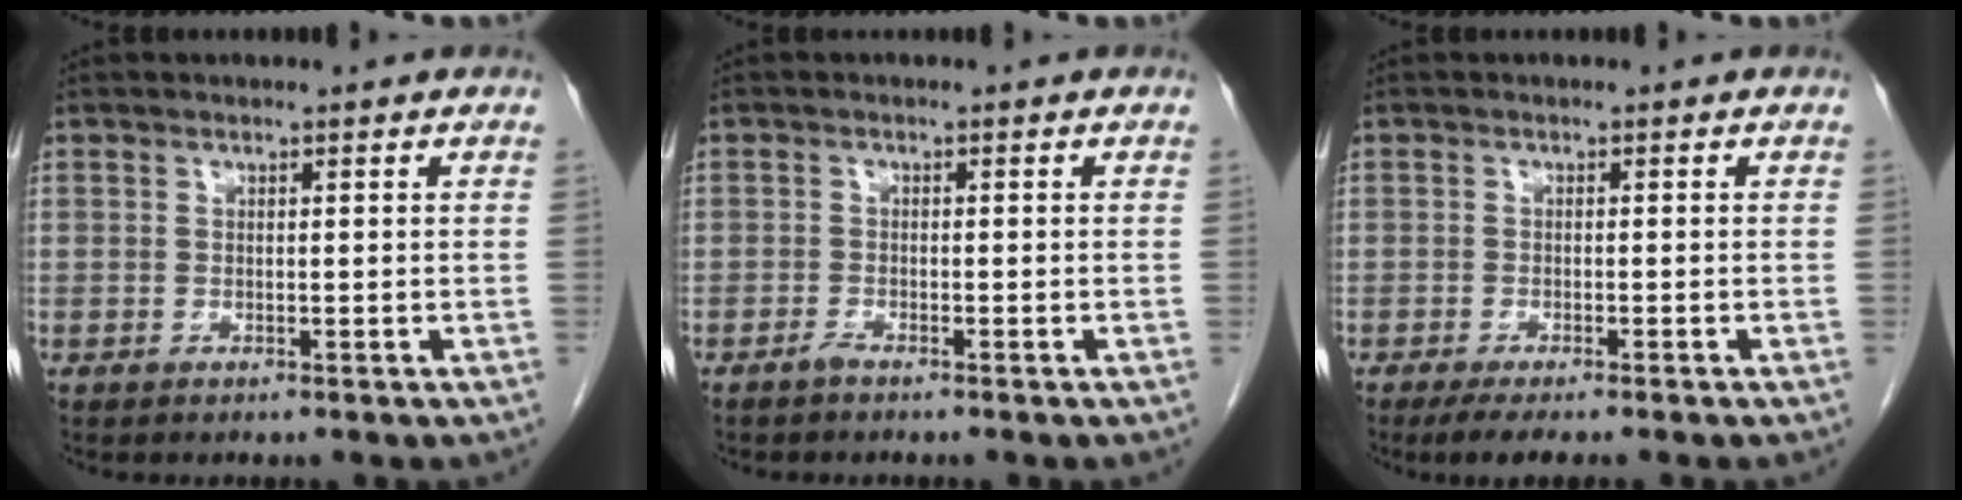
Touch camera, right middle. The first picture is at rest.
{"total": 1.1, "force": [-1.0, -0.1, 0.5], "torque": [-0.013, -0.001, -0.019]}
{"total": 4.1, "force": [-3.1, 0.0, 2.6], "torque": [-0.038, -0.008, -0.049]}